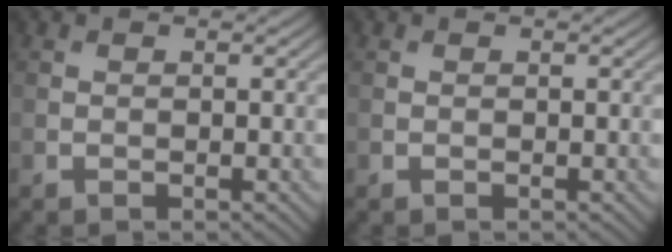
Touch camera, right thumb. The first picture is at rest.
{"total": 0.0}